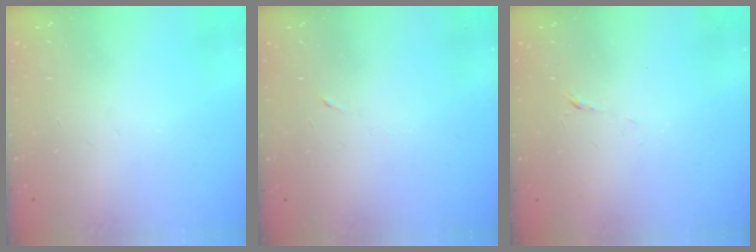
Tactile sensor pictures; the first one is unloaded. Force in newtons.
{"total": 3.1, "press": 2.9, "slide": 1.1}
{"total": 4.4, "press": 4.3, "slide": 0.8}